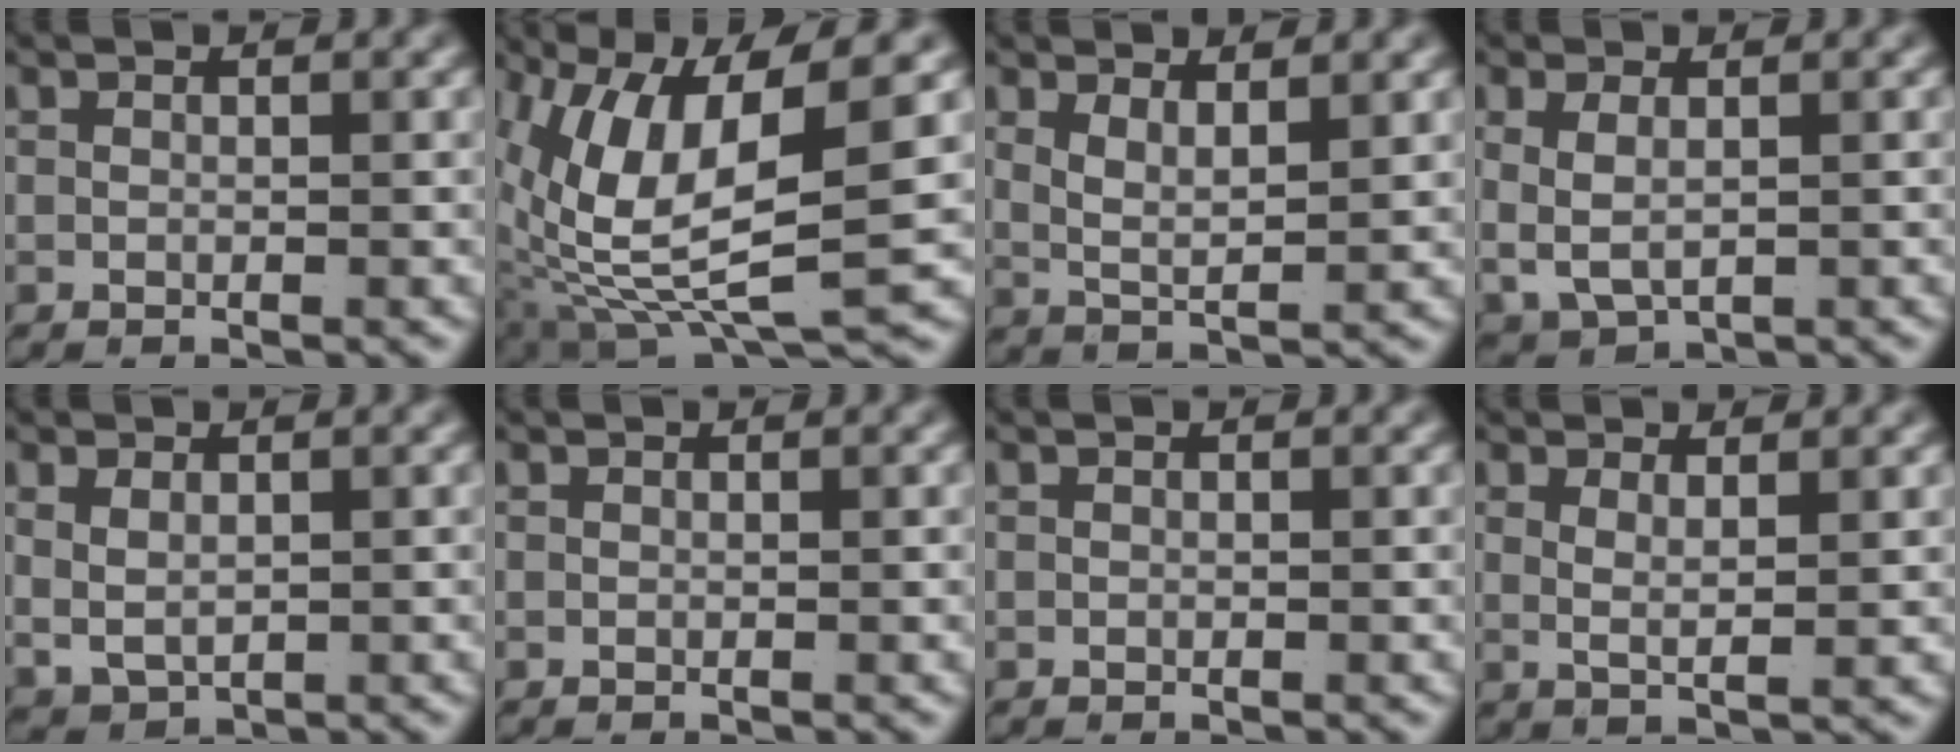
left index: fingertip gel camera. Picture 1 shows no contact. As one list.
[{"total": 13.0, "force": [-0.5, 7.9, 10.3], "torque": [-0.200, -0.039, 0.012]}, {"total": 3.1, "force": [1.3, 1.6, 2.3], "torque": [-0.049, -0.012, 0.025]}, {"total": 4.9, "force": [0.2, 3.9, 2.9], "torque": [-0.079, -0.018, 0.017]}, {"total": 3.2, "force": [0.5, 2.5, 1.9], "torque": [-0.049, -0.017, 0.025]}, {"total": 0.0}, {"total": 0.0}, {"total": 2.1, "force": [0.9, 0.1, 1.9], "torque": [-0.036, -0.014, 0.026]}]